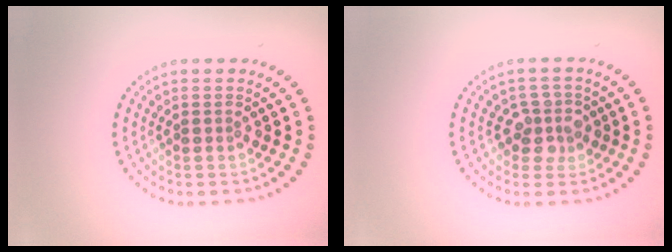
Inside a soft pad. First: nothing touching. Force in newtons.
{"total": 2.5, "press": 2.2, "slide": 1.2}